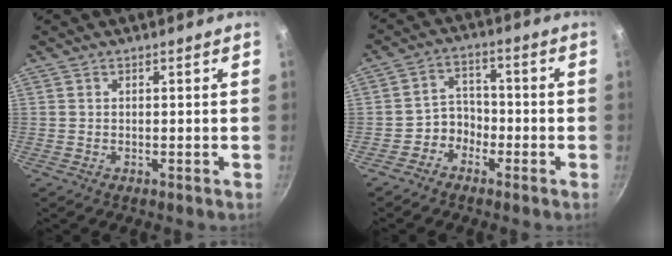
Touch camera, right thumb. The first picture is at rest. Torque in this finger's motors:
{"motor_torque": [-0.28, -0.40, -0.16, 0.00, 0.05]}